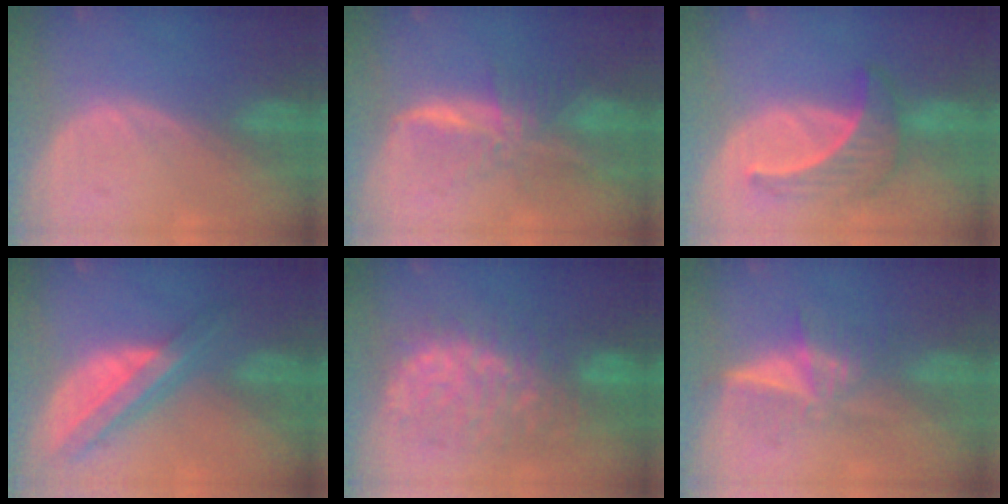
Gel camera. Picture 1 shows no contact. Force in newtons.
{"total": 7.9, "press": 6.7, "slide": 4.3}
{"total": 6.7, "press": 6.1, "slide": 2.6}
{"total": 8.1, "press": 6.8, "slide": 4.3}
{"total": 12.3, "press": 12.2, "slide": 1.5}
{"total": 6.5, "press": 5.5, "slide": 3.6}